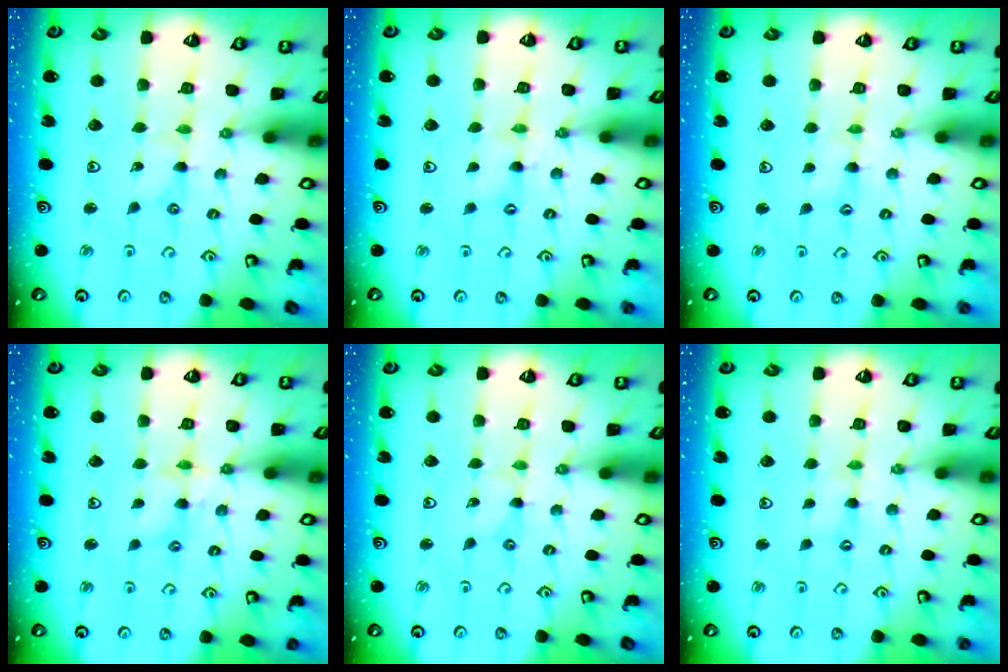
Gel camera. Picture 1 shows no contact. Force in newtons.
{"total": 1.2, "press": 1.2, "slide": 0.2}
{"total": 1.5, "press": 1.5, "slide": 0.3}
{"total": 5.2, "press": 5.2, "slide": 0.5}
{"total": 0.0}
{"total": 1.5, "press": 1.5, "slide": 0.2}